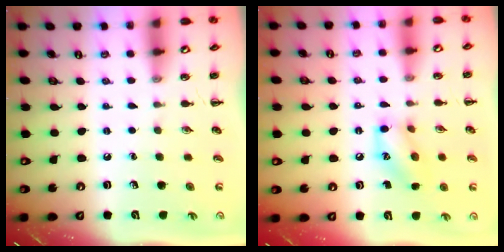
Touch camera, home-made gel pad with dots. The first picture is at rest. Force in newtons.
{"total": 11.4, "press": 11.2, "slide": 1.8}